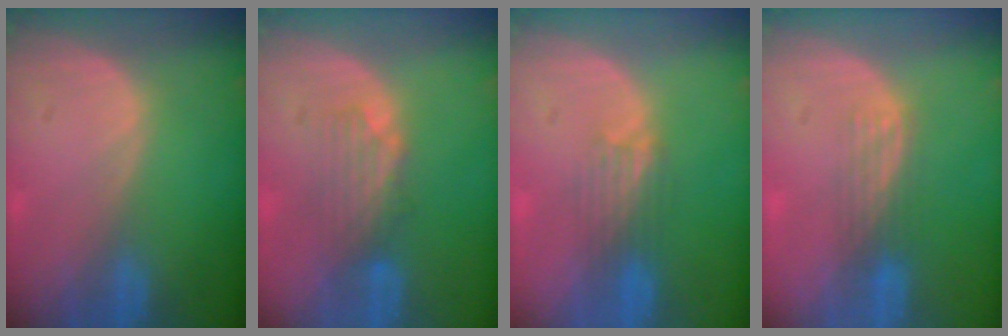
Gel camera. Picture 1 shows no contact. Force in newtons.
{"total": 4.3, "press": 3.8, "slide": 2.1}
{"total": 3.3, "press": 3.2, "slide": 0.8}
{"total": 2.9, "press": 2.7, "slide": 1.1}